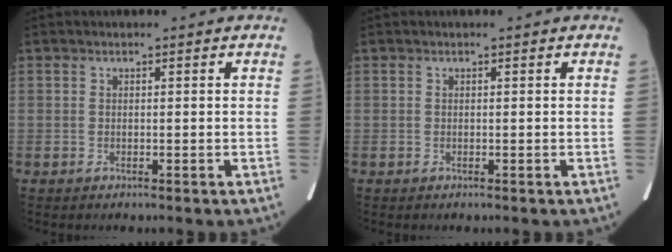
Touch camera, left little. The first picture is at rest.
{"total": 0.0}